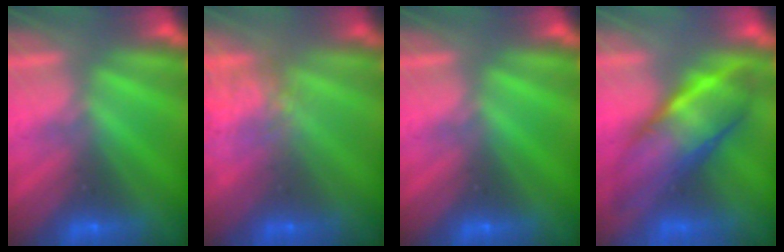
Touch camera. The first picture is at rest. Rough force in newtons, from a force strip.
{"total": 4.9}
{"total": 0.0}
{"total": 7.6}